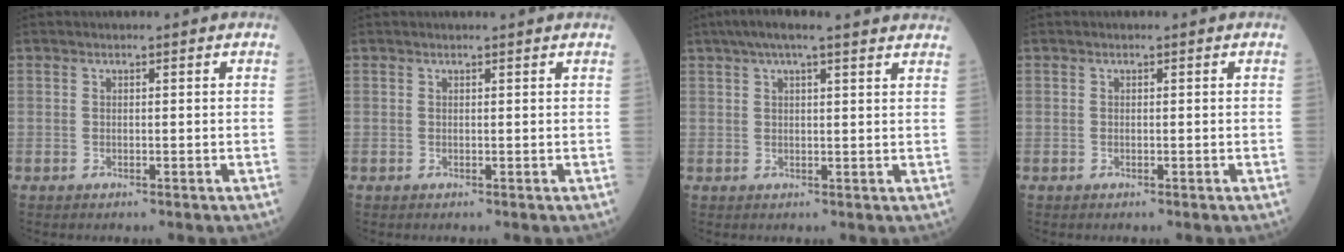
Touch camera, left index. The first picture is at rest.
{"total": 1.4, "force": [1.4, -0.2, 0.3], "torque": [-0.008, 0.003, 0.017]}
{"total": 12.1, "force": [10.0, 1.1, 6.7], "torque": [-0.104, 0.047, 0.125]}
{"total": 0.0}